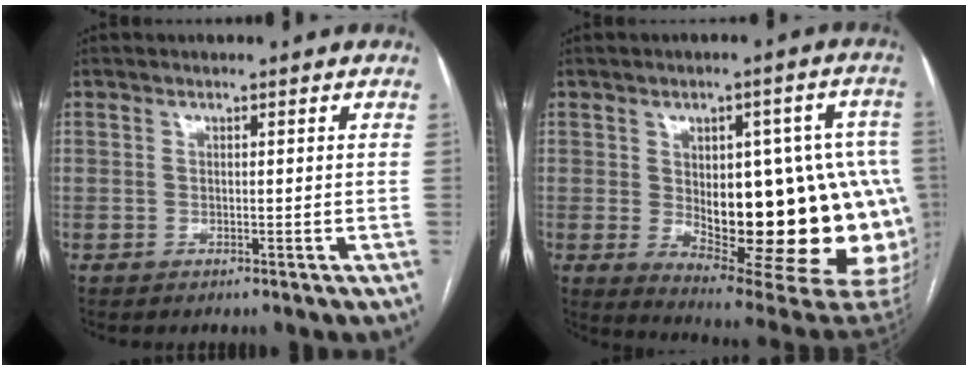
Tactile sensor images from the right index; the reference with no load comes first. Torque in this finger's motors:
{"motor_torque": [2.04, -0.10, 1.05, 0.21]}